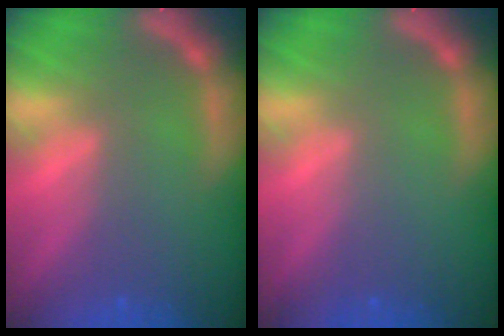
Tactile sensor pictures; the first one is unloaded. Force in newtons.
{"total": 0.0}